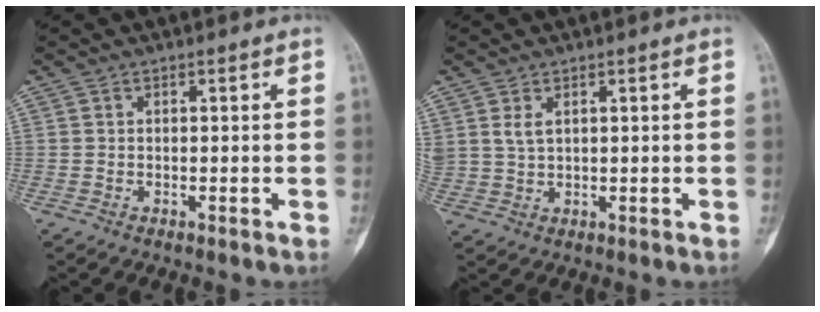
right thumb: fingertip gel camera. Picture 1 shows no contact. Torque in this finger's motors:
{"motor_torque": [-0.83, 0.93, 0.52, 0.09, 0.02]}